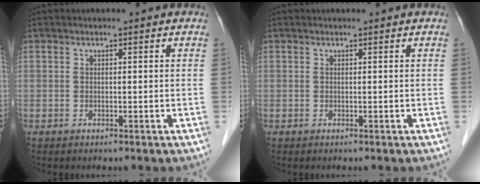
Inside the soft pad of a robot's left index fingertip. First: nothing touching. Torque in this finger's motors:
{"motor_torque": [-0.04, 0.04, 0.00, 0.00]}